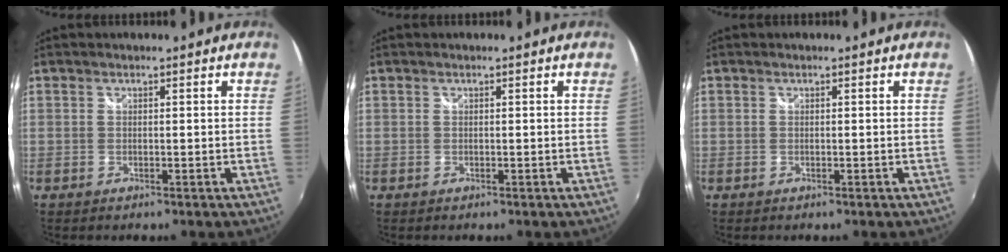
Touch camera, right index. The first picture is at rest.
{"total": 0.0}
{"total": 0.0}